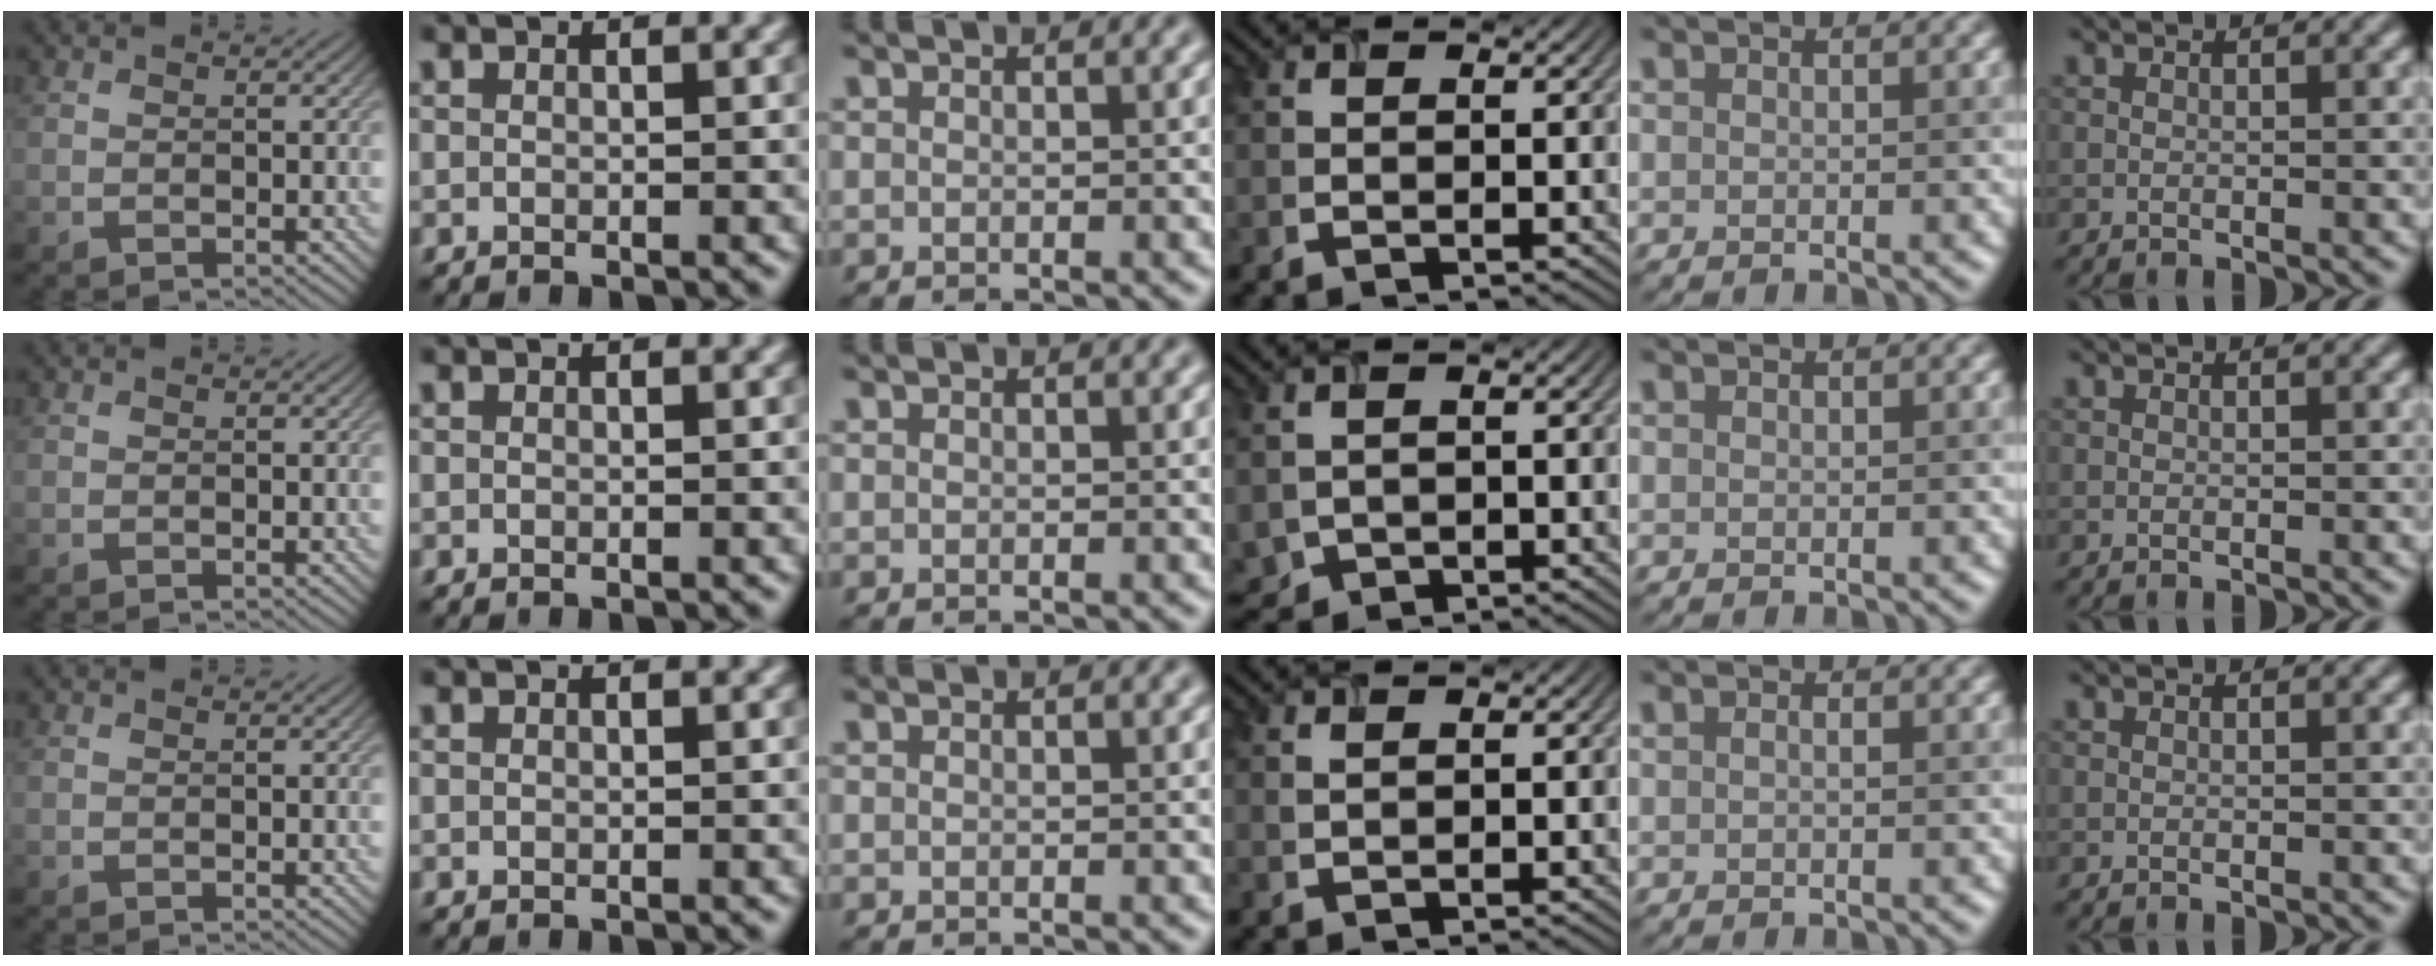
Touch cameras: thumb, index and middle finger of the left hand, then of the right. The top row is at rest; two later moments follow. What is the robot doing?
{"motion": "insert", "object": "airpods case & airpods"}